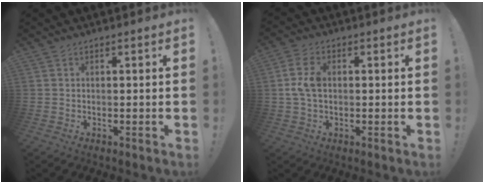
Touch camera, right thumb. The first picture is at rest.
{"total": 8.0, "force": [0.9, 5.1, 6.1], "torque": [-0.122, 0.003, 0.017]}